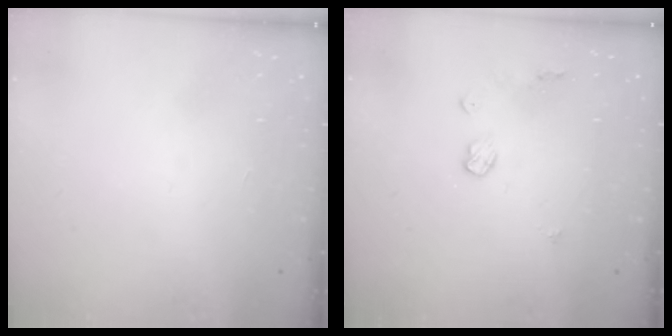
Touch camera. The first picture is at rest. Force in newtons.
{"total": 7.4, "press": 7.4, "slide": 0.3}